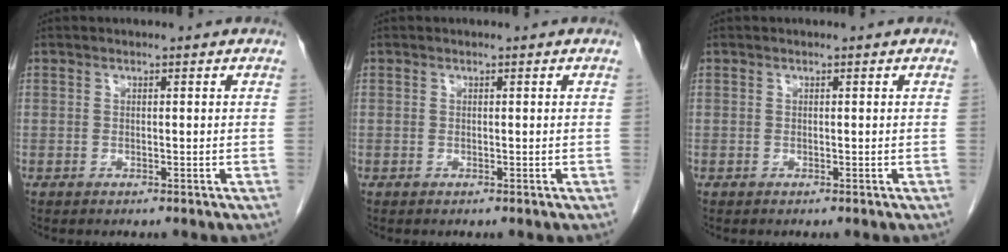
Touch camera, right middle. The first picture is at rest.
{"total": 0.0}
{"total": 0.0}